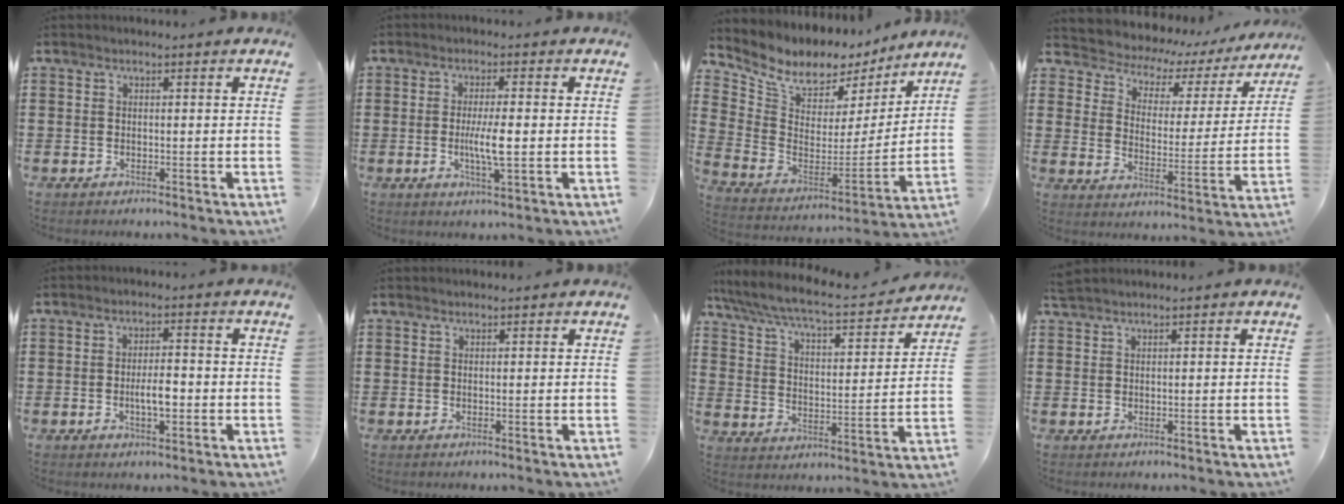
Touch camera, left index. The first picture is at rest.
{"total": 5.3, "force": [-0.4, 0.8, 5.2], "torque": [-0.097, -0.004, -0.011]}
{"total": 8.0, "force": [6.5, 4.1, 2.3], "torque": [-0.072, -0.048, 0.113]}
{"total": 3.3, "force": [2.6, 1.9, 0.7], "torque": [-0.037, -0.026, 0.033]}
{"total": 4.1, "force": [-0.7, 1.5, 3.8], "torque": [-0.060, 0.002, -0.015]}
{"total": 0.6, "force": [0.6, 0.1, 0.1], "torque": [-0.003, 0.000, 0.012]}
{"total": 6.3, "force": [5.7, 0.4, 2.7], "torque": [-0.078, -0.039, 0.091]}
{"total": 1.3, "force": [1.2, 0.1, 0.4], "torque": [-0.011, 0.000, 0.024]}